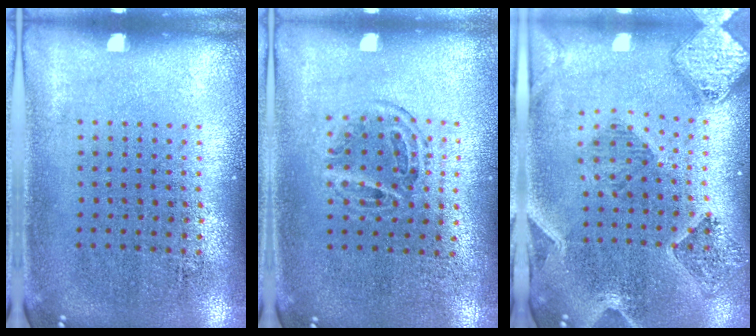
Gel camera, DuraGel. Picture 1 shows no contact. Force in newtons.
{"total": 1.0, "press": 0.9, "slide": 0.4}
{"total": 1.5, "press": 1.4, "slide": 0.3}